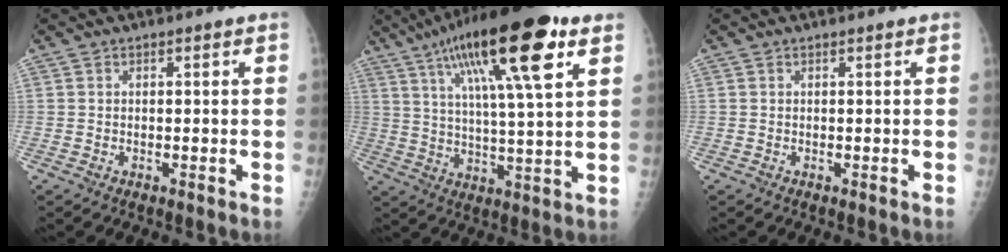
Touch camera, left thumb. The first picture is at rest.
{"total": 22.1, "force": [10.9, 4.8, 18.6], "torque": [-0.303, -0.010, 0.178]}
{"total": 0.0}